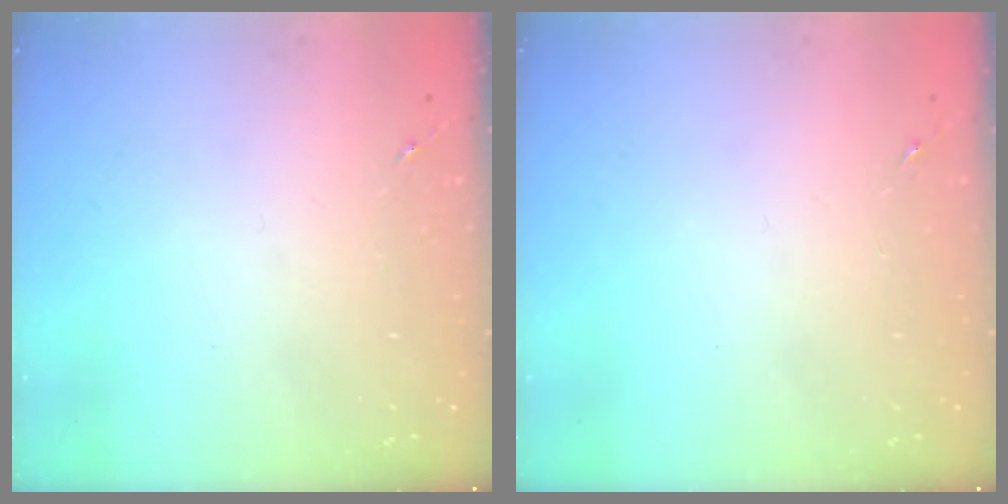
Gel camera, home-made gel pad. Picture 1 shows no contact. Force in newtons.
{"total": 0.0}